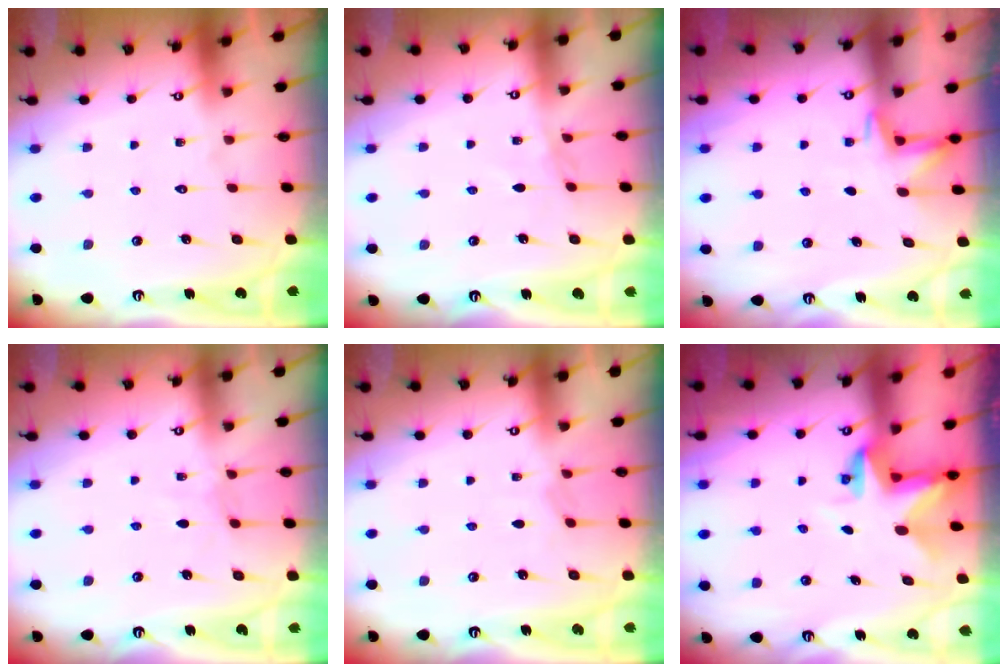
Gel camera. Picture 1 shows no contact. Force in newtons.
{"total": 4.1, "press": 4.1, "slide": 0.5}
{"total": 5.2, "press": 5.2, "slide": 0.8}
{"total": 2.9, "press": 2.8, "slide": 0.4}
{"total": 2.6, "press": 2.5, "slide": 0.5}
{"total": 3.3, "press": 3.3, "slide": 0.2}